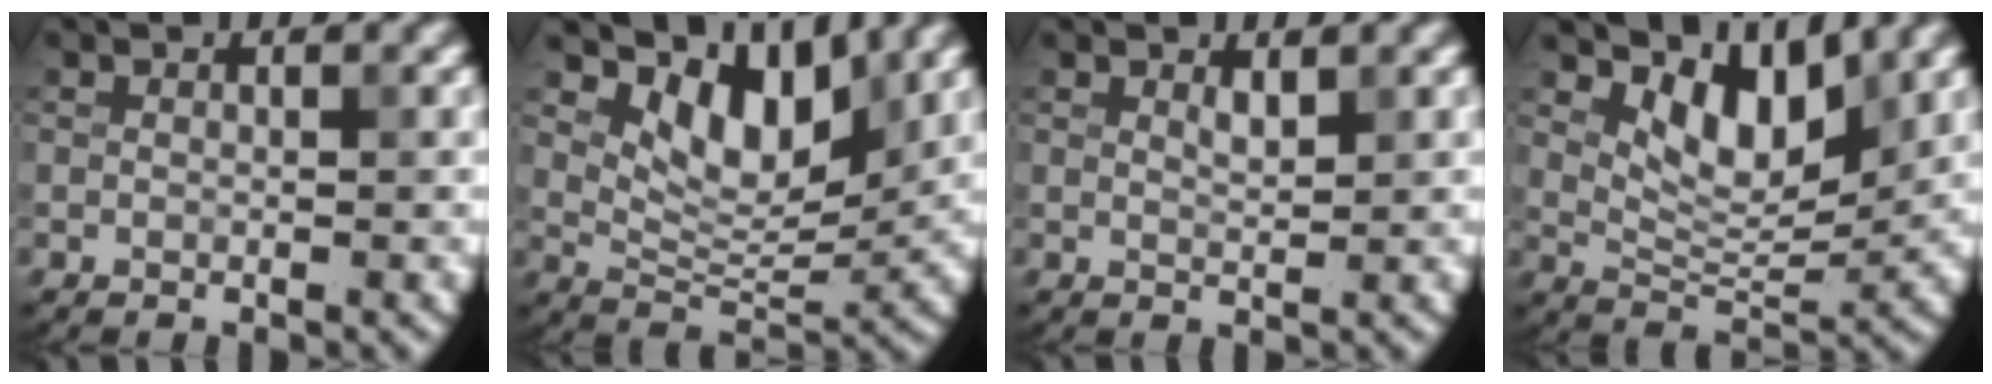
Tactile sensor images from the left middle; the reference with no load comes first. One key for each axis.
{"total": 6.5, "fx": 3.5, "fy": 3.2, "fz": 4.4, "tx": -0.071, "ty": -0.012, "tz": 0.056}
{"total": 1.0, "fx": 0.7, "fy": 0.3, "fz": 0.6, "tx": -0.013, "ty": -0.002, "tz": 0.014}
{"total": 5.3, "fx": 2.9, "fy": 2.5, "fz": 3.7, "tx": -0.068, "ty": -0.015, "tz": 0.048}